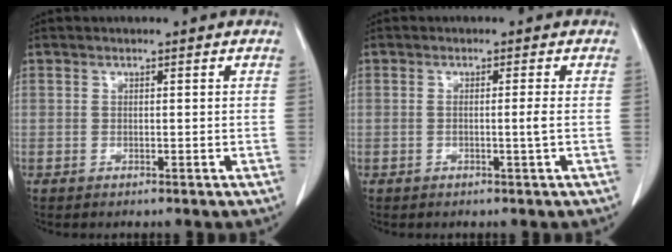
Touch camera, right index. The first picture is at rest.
{"total": 1.4, "force": [-0.1, -0.5, 1.3], "torque": [-0.017, 0.000, -0.001]}